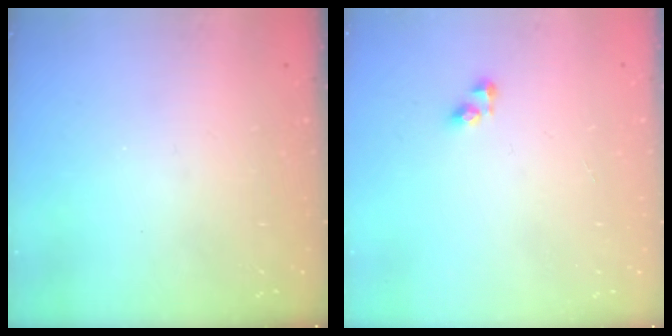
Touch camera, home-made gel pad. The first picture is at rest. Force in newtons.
{"total": 3.8, "press": 3.7, "slide": 0.4}